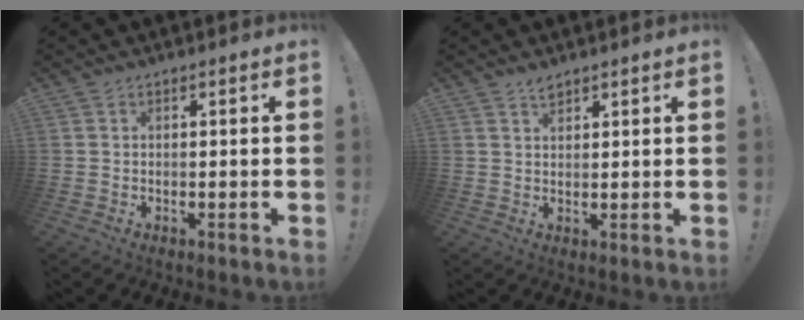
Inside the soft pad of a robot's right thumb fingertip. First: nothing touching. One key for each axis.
{"total": 2.4, "fx": 2.0, "fy": 0.8, "fz": 0.9, "tx": -0.006, "ty": -0.014, "tz": 0.034}